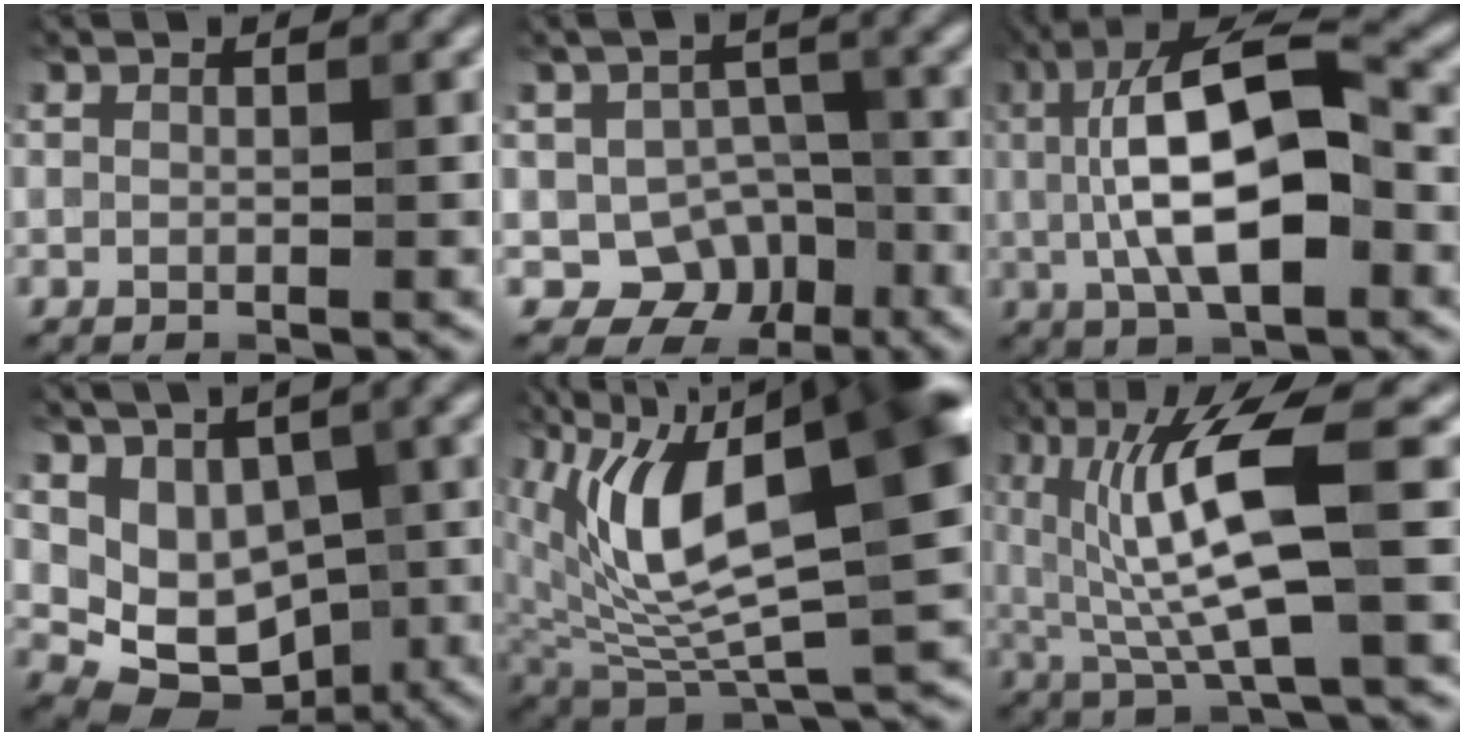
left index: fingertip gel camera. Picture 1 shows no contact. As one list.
[{"total": 4.8, "force": [-2.6, 3.8, 1.4], "torque": [-0.001, -0.015, -0.040]}, {"total": 10.3, "force": [-0.2, 4.2, 9.4], "torque": [-0.153, 0.014, -0.016]}, {"total": 5.5, "force": [0.2, 4.4, 3.2], "torque": [-0.040, -0.023, 0.019]}, {"total": 13.3, "force": [3.6, 5.5, 11.6], "torque": [-0.214, -0.001, 0.066]}, {"total": 7.9, "force": [0.8, 1.5, 7.7], "torque": [-0.139, -0.007, 0.020]}]